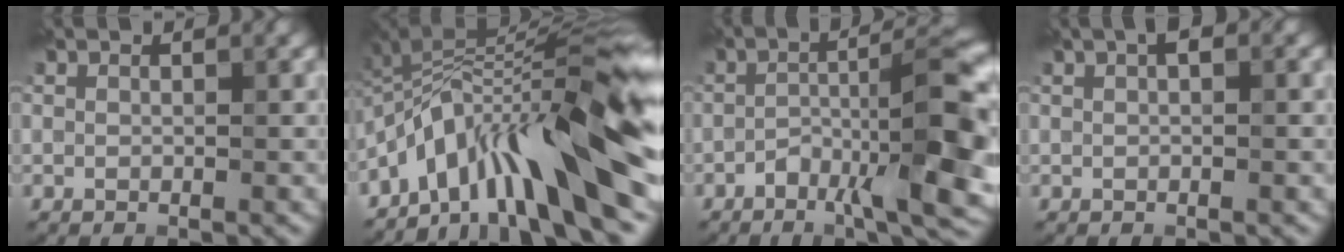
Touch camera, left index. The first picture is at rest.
{"total": 13.7, "force": [-5.3, 2.9, 12.3], "torque": [-0.198, 0.029, -0.078]}
{"total": 9.7, "force": [-4.0, 2.3, 8.5], "torque": [-0.126, 0.019, -0.067]}
{"total": 1.2, "force": [0.4, 0.3, 1.1], "torque": [-0.017, 0.005, 0.007]}